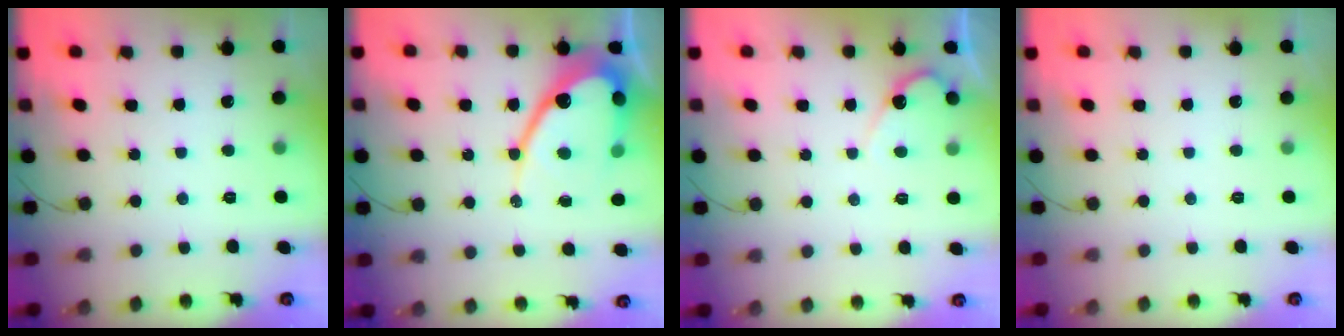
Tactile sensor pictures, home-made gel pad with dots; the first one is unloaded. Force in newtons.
{"total": 16.2, "press": 16.2, "slide": 1.2}
{"total": 4.8, "press": 4.7, "slide": 0.2}
{"total": 0.0}